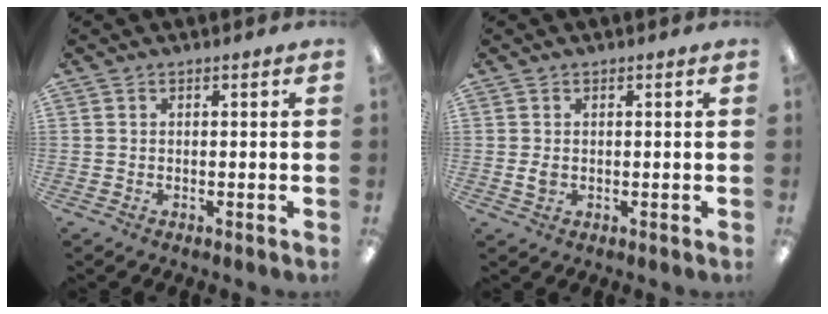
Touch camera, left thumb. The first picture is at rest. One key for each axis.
{"total": 1.9, "fx": 0.0, "fy": 1.4, "fz": 1.3, "tx": -0.016, "ty": 0.000, "tz": -0.002}